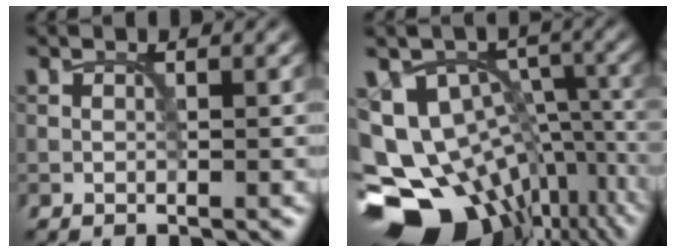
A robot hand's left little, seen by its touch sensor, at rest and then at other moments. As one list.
[{"total": 16.5, "force": [-7.5, 11.6, 8.9], "torque": [-0.170, -0.016, -0.082]}]